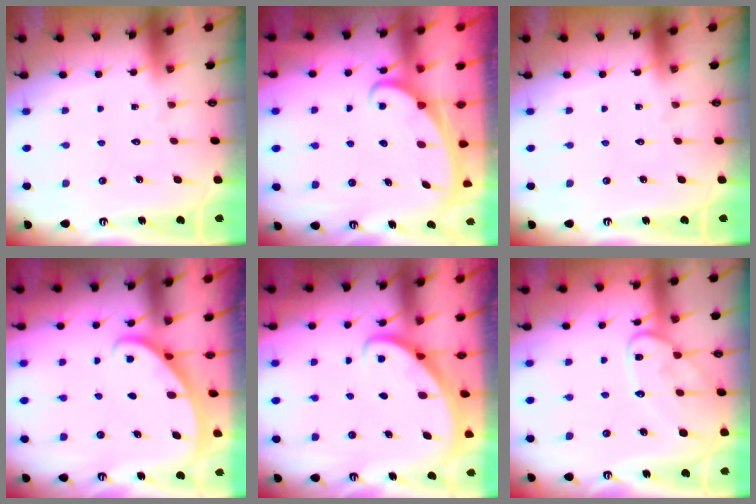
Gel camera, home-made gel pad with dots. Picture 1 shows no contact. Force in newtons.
{"total": 2.4, "press": 2.3, "slide": 0.3}
{"total": 0.0}
{"total": 1.9, "press": 1.9, "slide": 0.1}
{"total": 2.7, "press": 2.6, "slide": 0.2}
{"total": 13.1, "press": 13.1, "slide": 1.0}